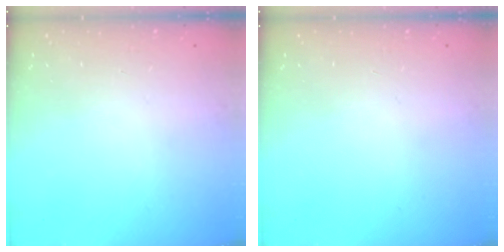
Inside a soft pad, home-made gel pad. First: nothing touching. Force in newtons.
{"total": 0.0}